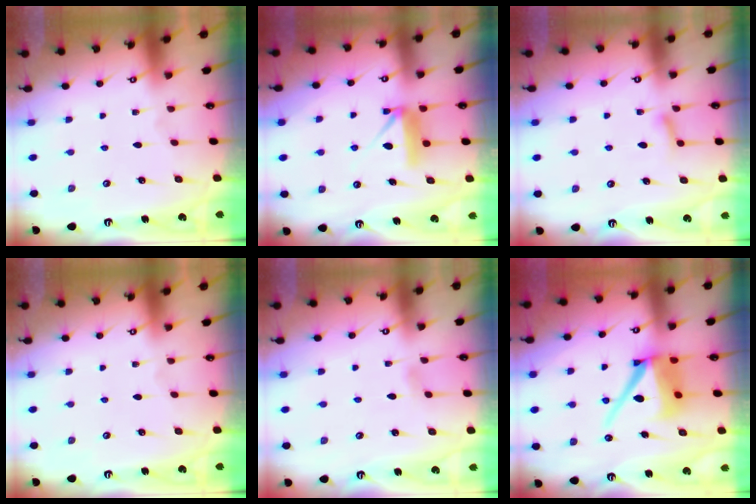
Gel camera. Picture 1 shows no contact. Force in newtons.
{"total": 8.7, "press": 8.7, "slide": 0.5}
{"total": 8.4, "press": 8.4, "slide": 0.8}
{"total": 0.0}
{"total": 2.8, "press": 2.8, "slide": 0.2}
{"total": 11.9, "press": 11.8, "slide": 1.5}